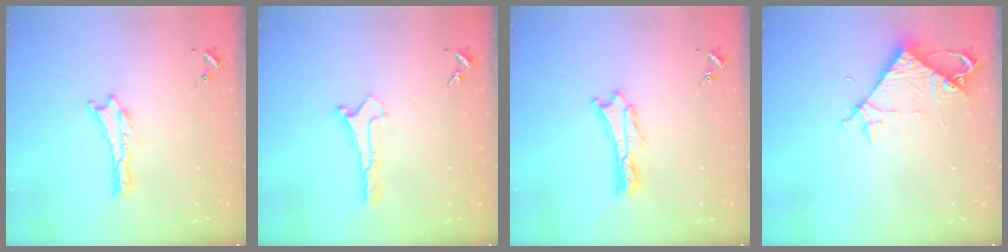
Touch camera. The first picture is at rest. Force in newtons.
{"total": 0.0}
{"total": 1.2, "press": 1.2, "slide": 0.2}
{"total": 6.0, "press": 6.0, "slide": 0.4}